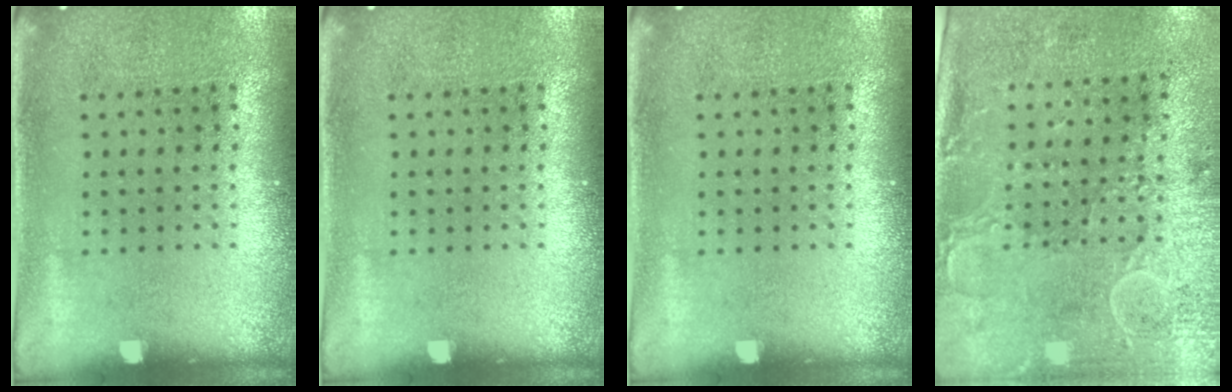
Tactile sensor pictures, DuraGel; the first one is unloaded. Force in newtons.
{"total": 0.0}
{"total": 0.0}
{"total": 2.9, "press": 2.4, "slide": 1.7}